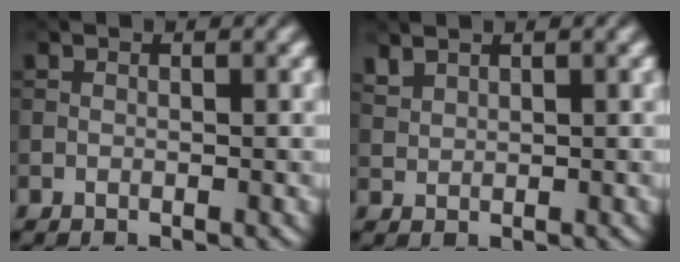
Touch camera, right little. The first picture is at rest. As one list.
[{"total": 1.3, "force": [1.2, 0.4, 0.3], "torque": [-0.013, 0.003, 0.031]}]